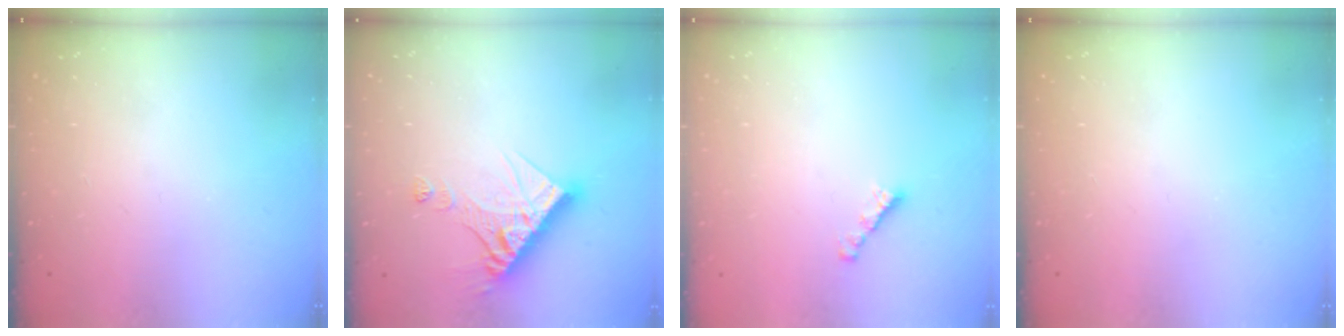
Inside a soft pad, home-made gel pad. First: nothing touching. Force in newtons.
{"total": 13.2, "press": 13.1, "slide": 1.2}
{"total": 2.7, "press": 2.7, "slide": 0.2}
{"total": 0.0}